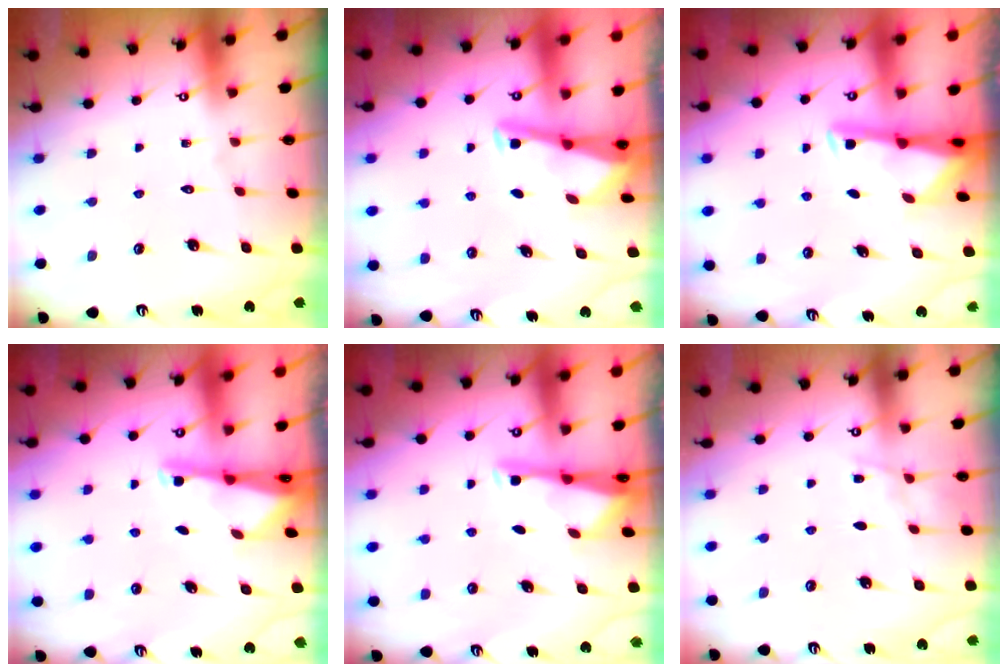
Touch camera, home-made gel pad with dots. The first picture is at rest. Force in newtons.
{"total": 2.9, "press": 2.9, "slide": 0.4}
{"total": 3.0, "press": 3.0, "slide": 0.6}
{"total": 1.9, "press": 1.9, "slide": 0.4}
{"total": 2.9, "press": 2.9, "slide": 0.4}
{"total": 5.6, "press": 5.6, "slide": 0.6}